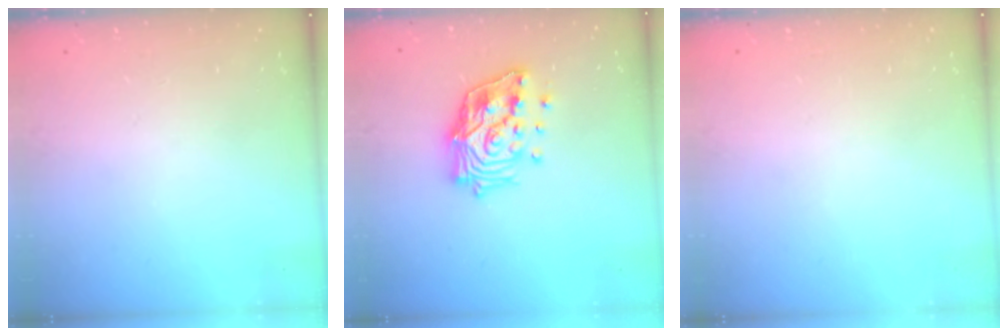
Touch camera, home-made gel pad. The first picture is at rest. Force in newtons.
{"total": 16.6, "press": 16.4, "slide": 2.7}
{"total": 0.0}